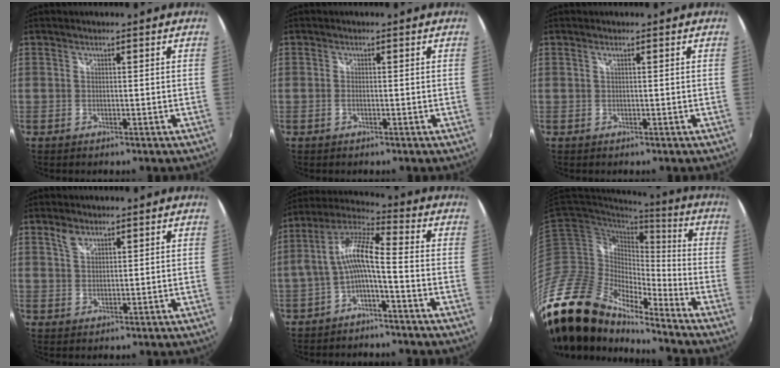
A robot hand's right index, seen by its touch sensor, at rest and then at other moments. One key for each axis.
{"total": 0.8, "fx": -0.2, "fy": 0.4, "fz": 0.6, "tx": -0.014, "ty": 0.000, "tz": -0.006}
{"total": 0.5, "fx": 0.2, "fy": -0.1, "fz": 0.5, "tx": -0.009, "ty": 0.003, "tz": 0.002}
{"total": 2.7, "fx": 1.9, "fy": 1.4, "fz": 1.3, "tx": -0.023, "ty": 0.003, "tz": 0.035}
{"total": 9.2, "fx": -2.5, "fy": 1.8, "fz": 8.7, "tx": -0.197, "ty": 0.021, "tz": -0.049}
{"total": 23.9, "fx": -19.2, "fy": 9.0, "fz": 11.2, "tx": -0.230, "ty": -0.036, "tz": -0.366}